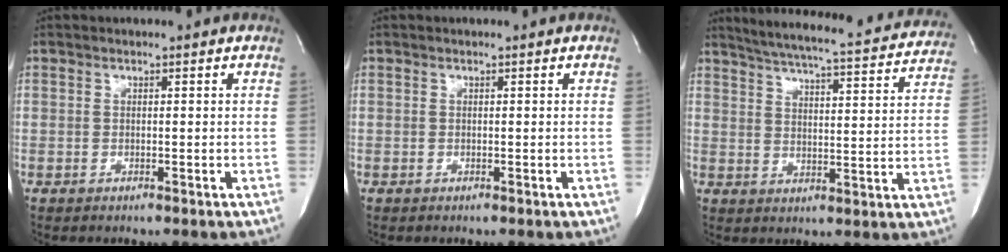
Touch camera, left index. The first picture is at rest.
{"total": 0.0}
{"total": 24.0, "force": [22.0, 2.5, 9.2], "torque": [-0.148, -0.031, 0.272]}